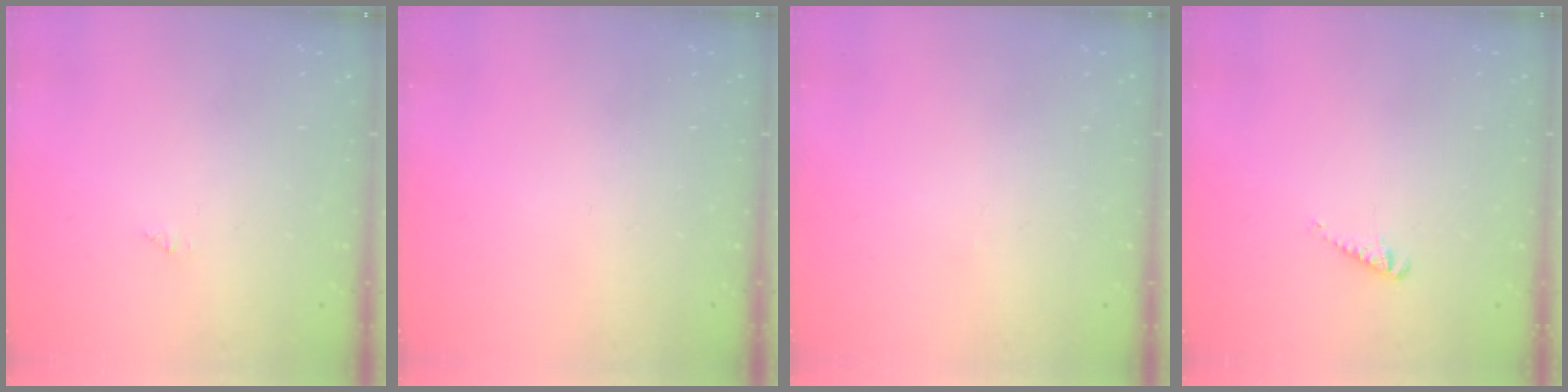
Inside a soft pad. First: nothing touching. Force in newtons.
{"total": 0.0}
{"total": 0.0}
{"total": 2.8, "press": 2.7, "slide": 0.3}